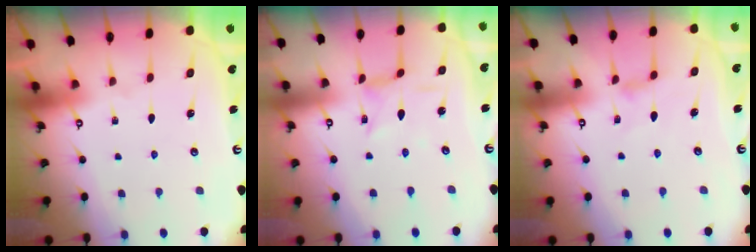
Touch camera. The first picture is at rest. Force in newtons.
{"total": 1.2, "press": 1.2, "slide": 0.2}
{"total": 3.5, "press": 3.4, "slide": 0.6}